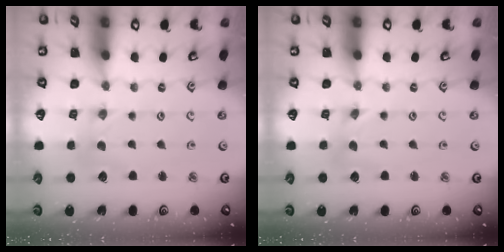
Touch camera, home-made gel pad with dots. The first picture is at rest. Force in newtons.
{"total": 0.0}